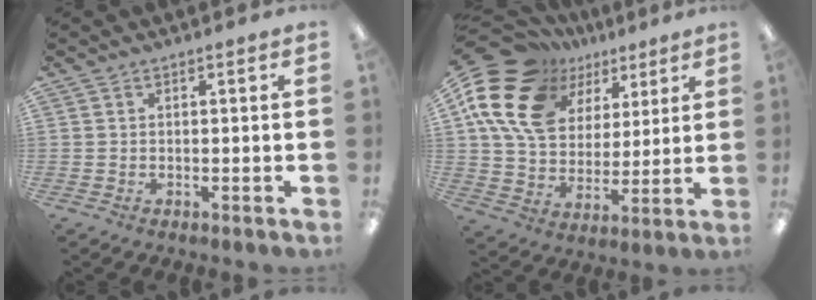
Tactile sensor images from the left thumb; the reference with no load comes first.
{"total": 21.2, "force": [10.4, 14.6, 11.3], "torque": [-0.232, -0.047, 0.191]}